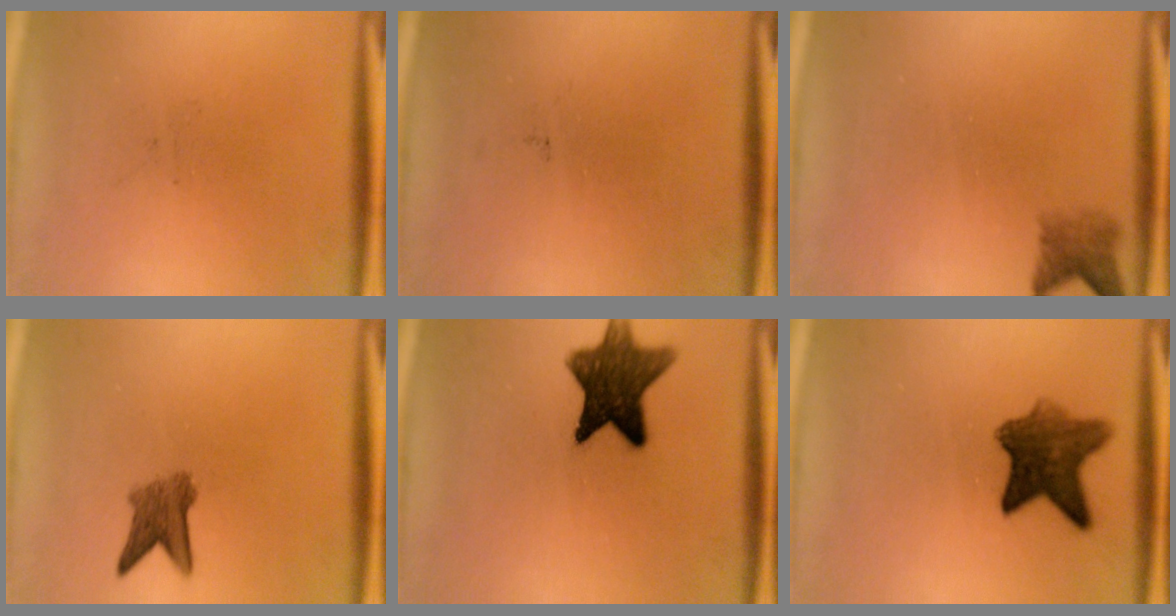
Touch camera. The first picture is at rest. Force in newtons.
{"total": 0.0}
{"total": 2.4}
{"total": 3.9}
{"total": 10.7}
{"total": 7.7}